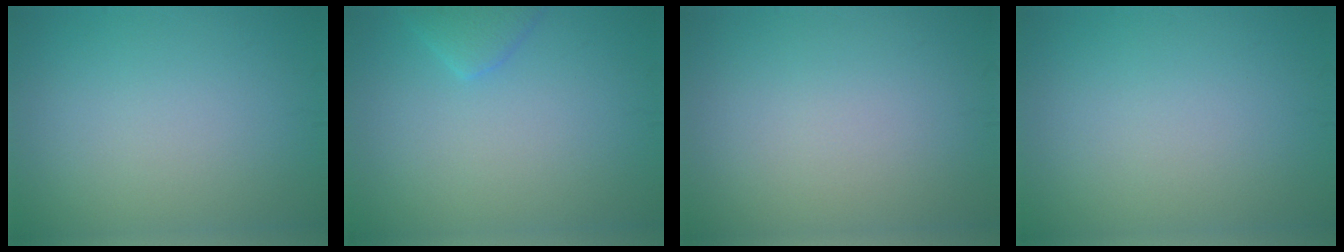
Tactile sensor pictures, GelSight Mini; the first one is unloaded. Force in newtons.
{"total": 1.8, "press": 1.8, "slide": 0.1}
{"total": 0.0}
{"total": 0.0}